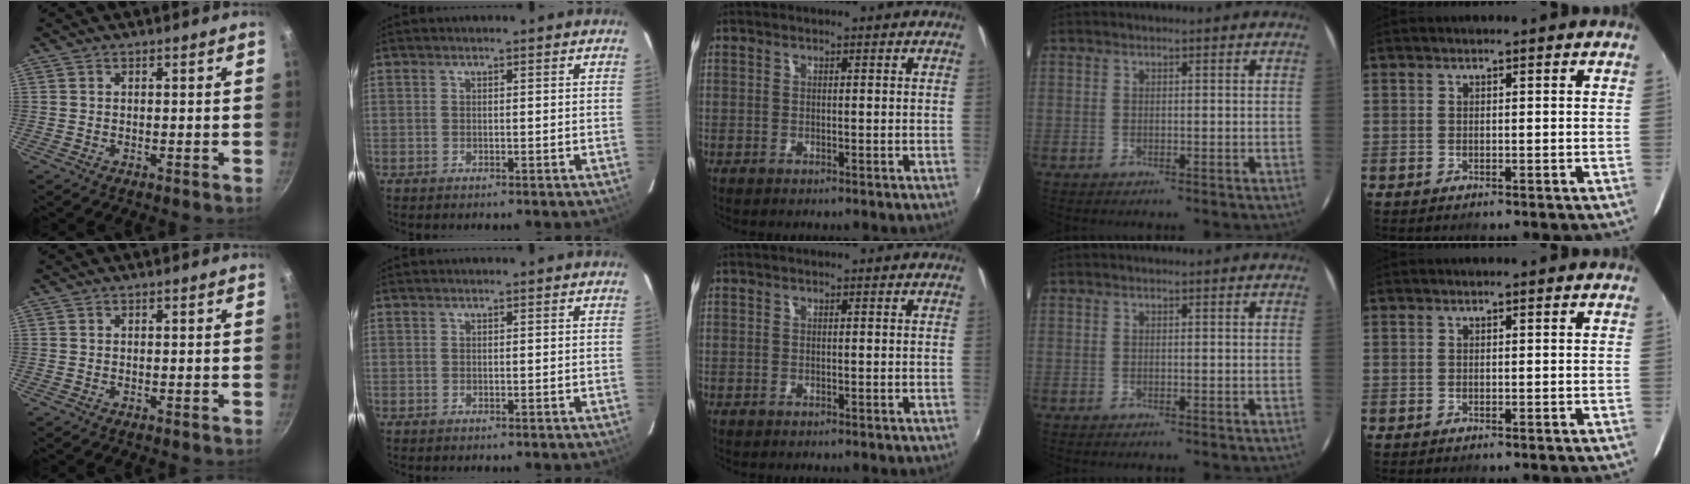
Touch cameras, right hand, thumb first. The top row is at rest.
{}